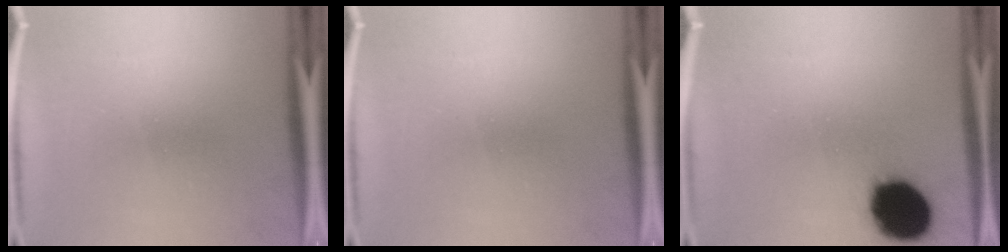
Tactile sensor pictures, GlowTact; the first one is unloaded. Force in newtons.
{"total": 0.0}
{"total": 17.8}